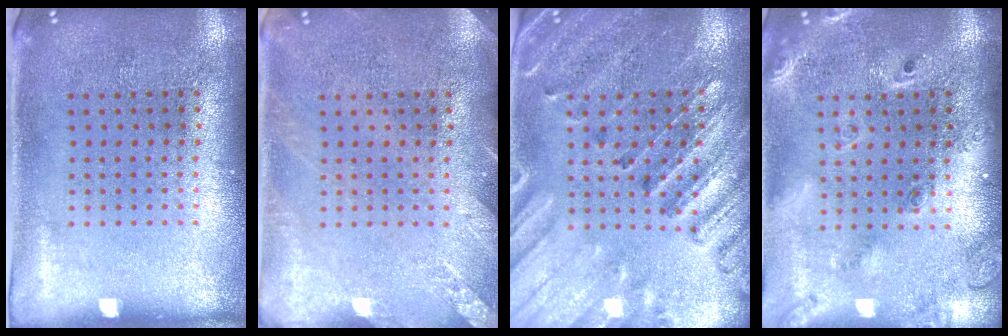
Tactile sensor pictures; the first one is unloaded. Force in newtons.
{"total": 1.9, "press": 1.9, "slide": 0.2}
{"total": 2.7, "press": 2.6, "slide": 0.9}
{"total": 2.3, "press": 1.8, "slide": 1.3}